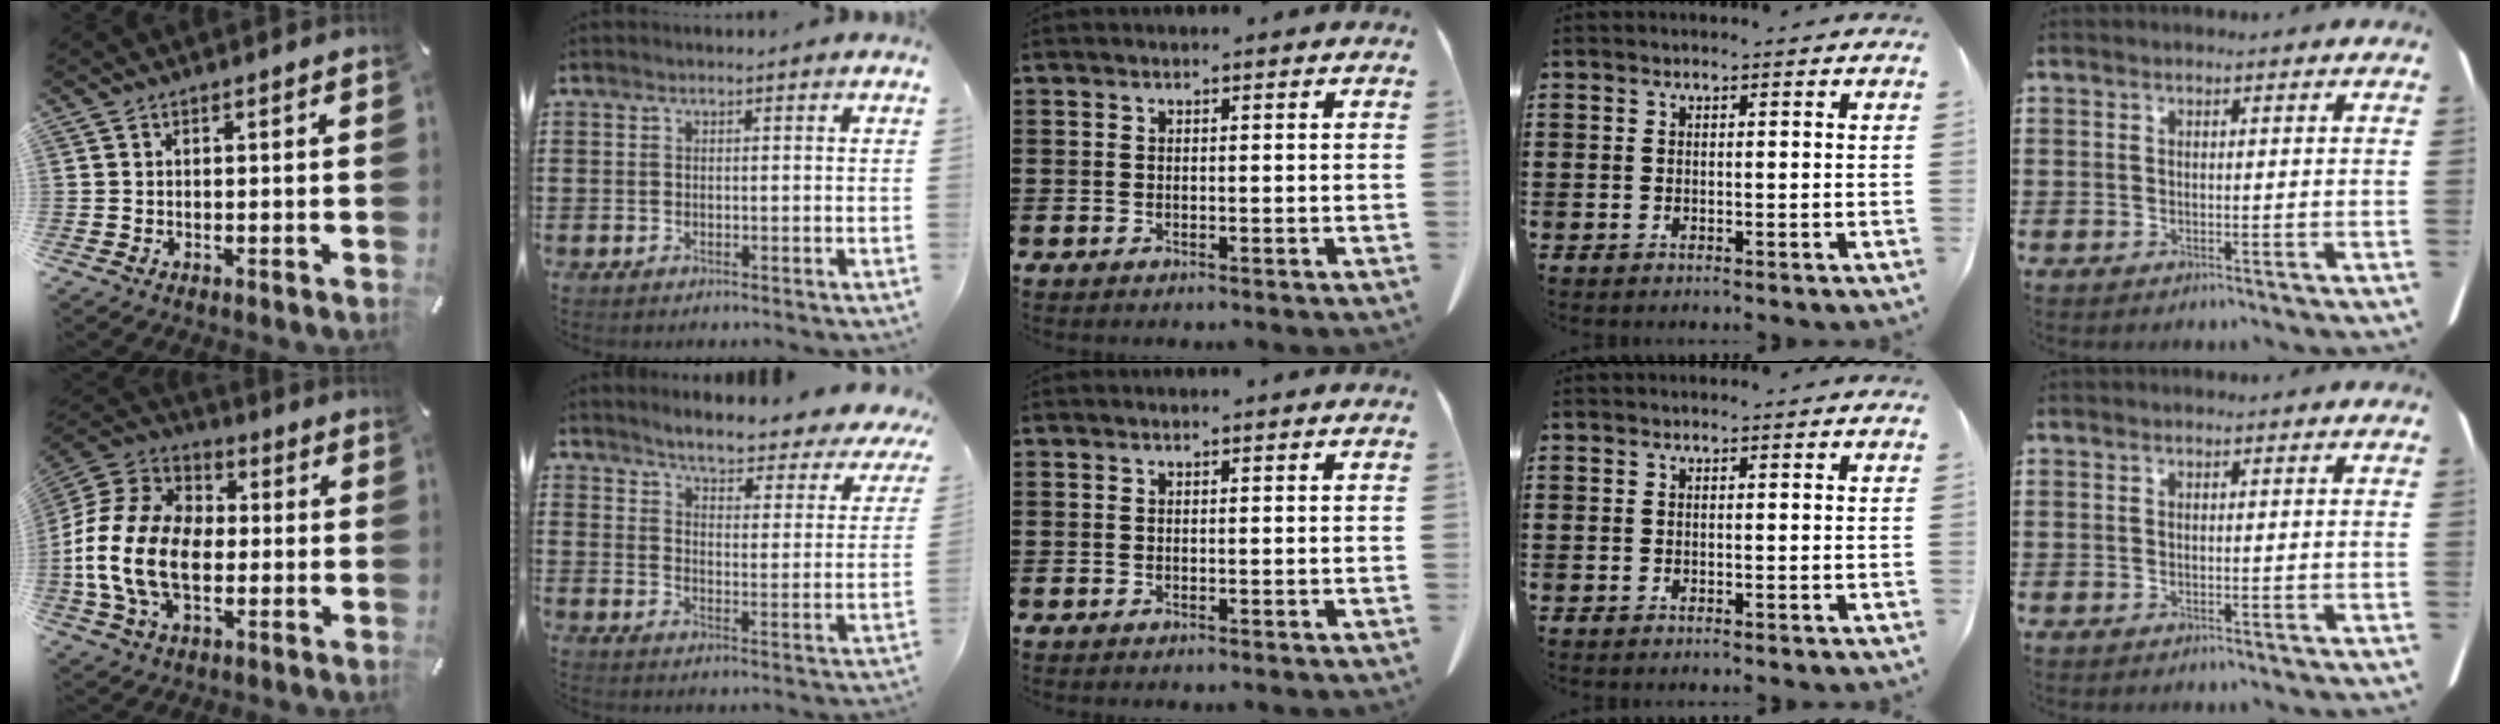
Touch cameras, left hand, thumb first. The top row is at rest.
{"thumb": {"total": 17.6, "force": [-3.0, 12.3, 12.2], "torque": [-0.273, 0.023, -0.054]}, "index": {"total": 4.2, "force": [4.1, -0.1, 1.2], "torque": [-0.047, -0.036, 0.062]}}